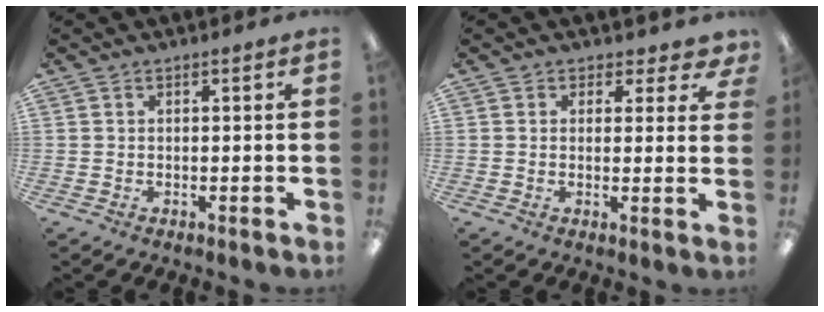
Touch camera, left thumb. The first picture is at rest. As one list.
[{"total": 2.8, "force": [1.8, 2.0, 0.7], "torque": [0.005, -0.011, 0.028]}]